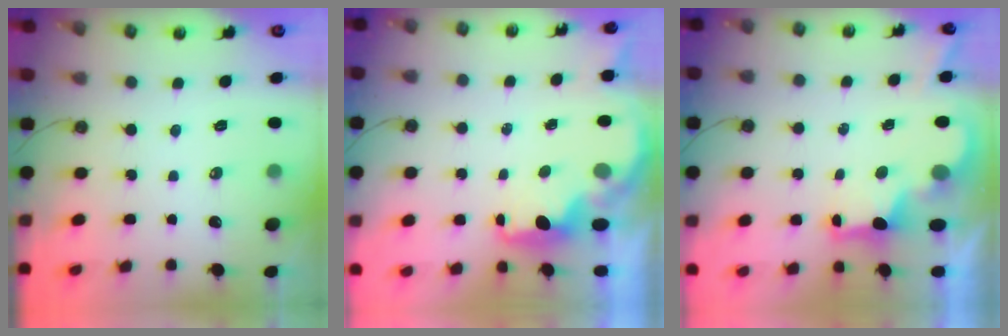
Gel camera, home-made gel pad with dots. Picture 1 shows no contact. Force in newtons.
{"total": 2.1, "press": 2.0, "slide": 0.8}
{"total": 2.7, "press": 2.6, "slide": 0.7}